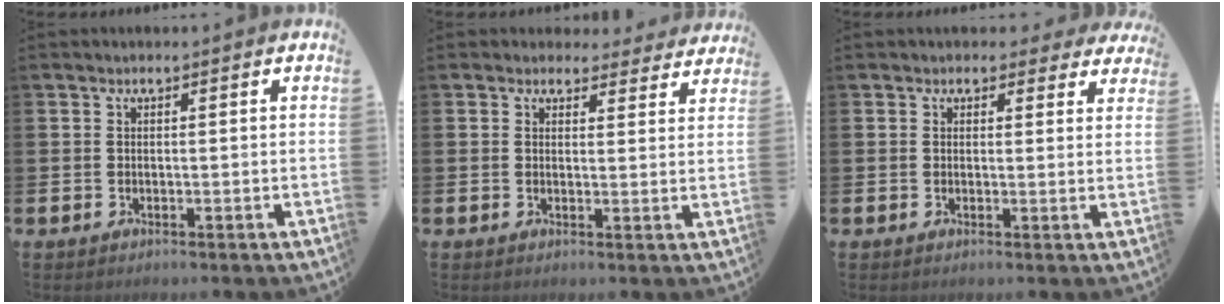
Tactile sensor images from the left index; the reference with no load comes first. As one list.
[{"total": 3.4, "force": [3.1, 1.4, 0.0], "torque": [0.003, -0.016, 0.053]}, {"total": 2.1, "force": [1.8, 1.2, 0.1], "torque": [0.013, -0.006, 0.026]}]